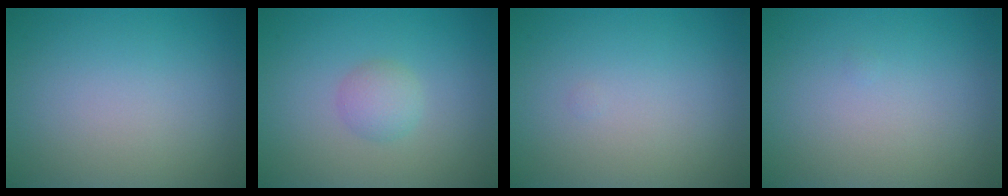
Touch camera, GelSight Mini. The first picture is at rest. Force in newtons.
{"total": 1.8, "press": 1.8, "slide": 0.1}
{"total": 0.0}
{"total": 0.0}